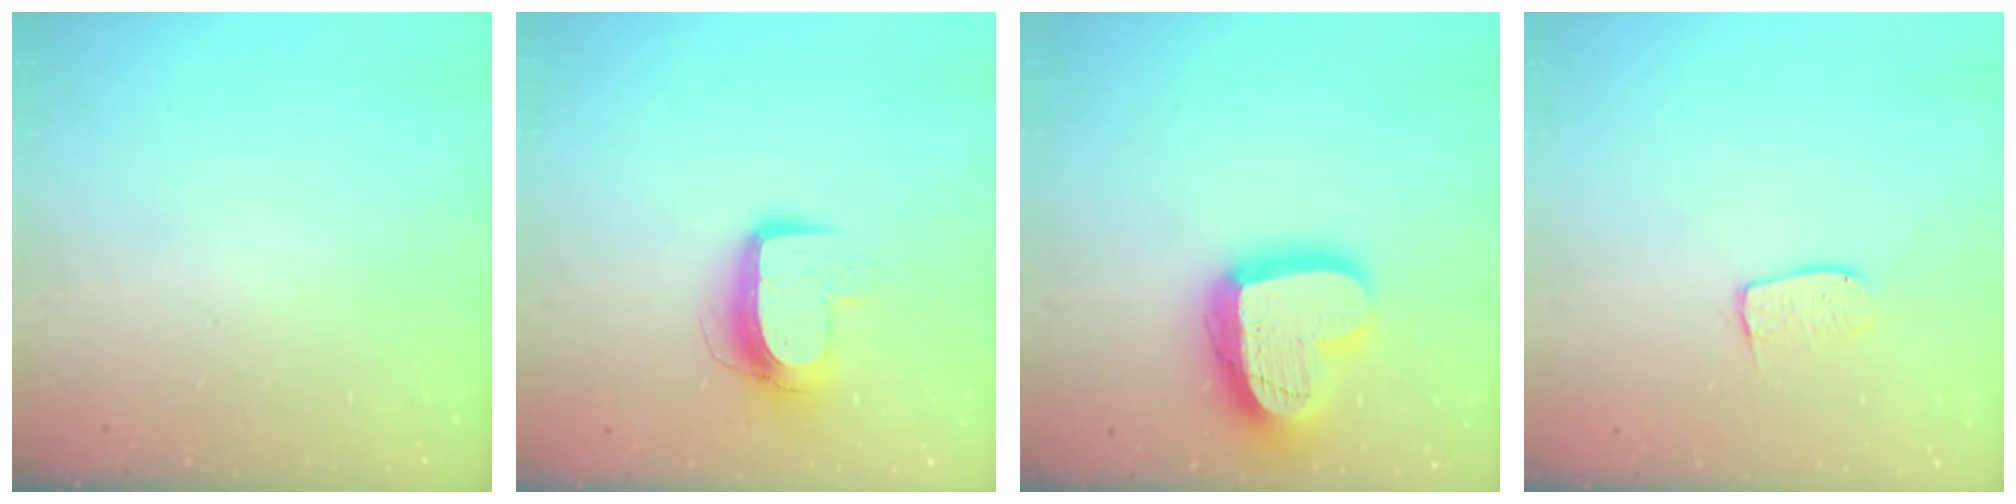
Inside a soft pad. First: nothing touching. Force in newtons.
{"total": 10.2, "press": 10.2, "slide": 0.6}
{"total": 20.4, "press": 20.3, "slide": 1.7}
{"total": 6.6, "press": 6.5, "slide": 0.5}